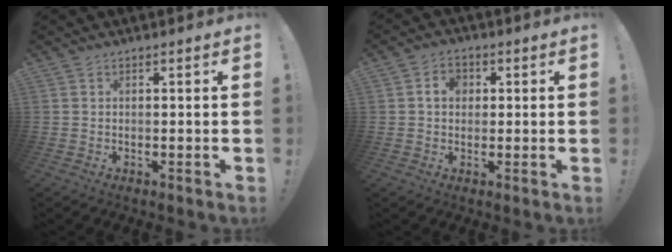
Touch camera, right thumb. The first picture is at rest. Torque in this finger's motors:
{"motor_torque": [0.48, 0.84, 0.32, -0.14, 0.22]}